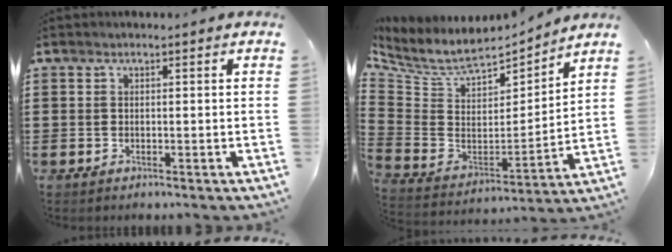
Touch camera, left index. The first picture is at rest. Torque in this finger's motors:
{"motor_torque": [1.34, -0.80, 0.29, 0.04]}